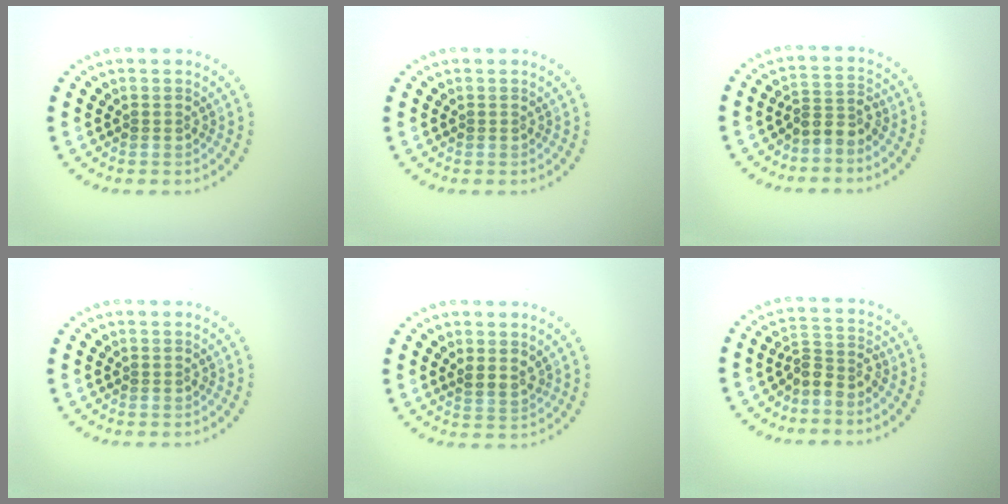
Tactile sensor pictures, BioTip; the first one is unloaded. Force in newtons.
{"total": 0.0}
{"total": 2.4, "press": 1.8, "slide": 1.6}
{"total": 0.0}
{"total": 1.2, "press": 0.9, "slide": 0.8}
{"total": 2.6, "press": 1.8, "slide": 1.8}